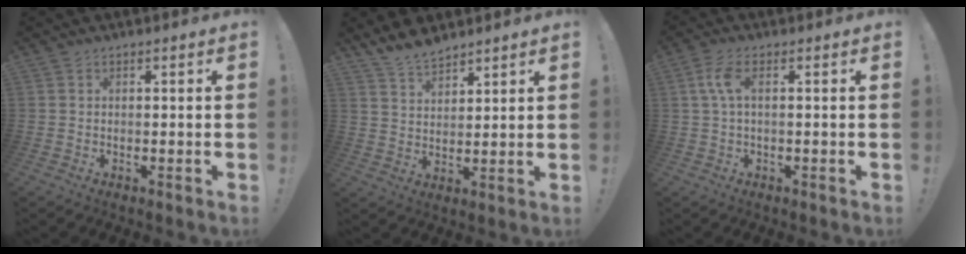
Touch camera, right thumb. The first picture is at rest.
{"total": 7.9, "force": [6.9, 2.9, 2.3], "torque": [-0.041, -0.042, 0.132]}
{"total": 5.1, "force": [0.8, 1.9, 4.6], "torque": [-0.094, 0.004, 0.015]}